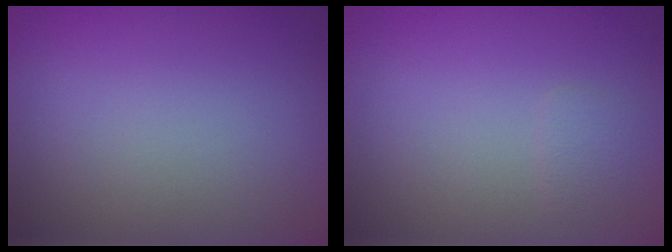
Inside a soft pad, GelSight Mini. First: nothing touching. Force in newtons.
{"total": 0.7, "press": 0.7, "slide": 0.0}